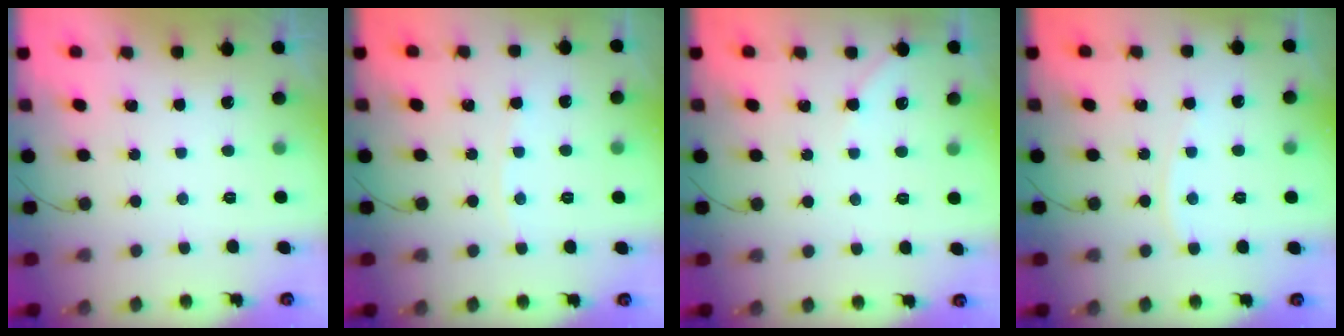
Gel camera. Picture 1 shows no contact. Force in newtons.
{"total": 2.0, "press": 2.0, "slide": 0.4}
{"total": 2.9, "press": 2.8, "slide": 0.4}
{"total": 3.8, "press": 3.8, "slide": 0.5}